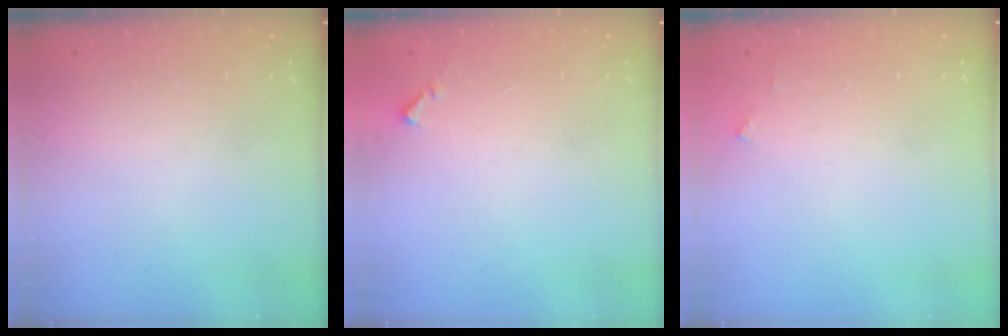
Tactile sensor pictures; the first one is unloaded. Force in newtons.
{"total": 4.4, "press": 4.4, "slide": 0.3}
{"total": 2.6, "press": 2.6, "slide": 0.2}